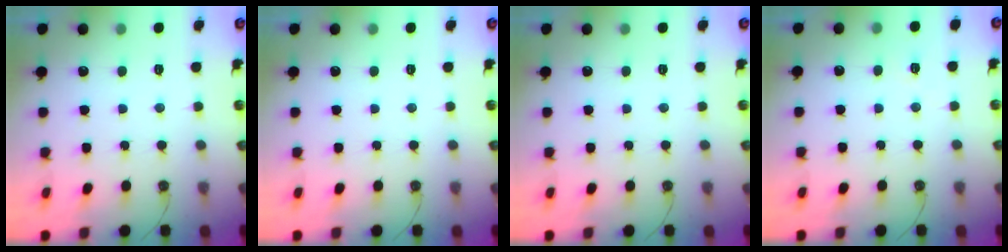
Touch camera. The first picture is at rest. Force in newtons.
{"total": 0.0}
{"total": 0.0}
{"total": 3.6, "press": 3.1, "slide": 1.9}